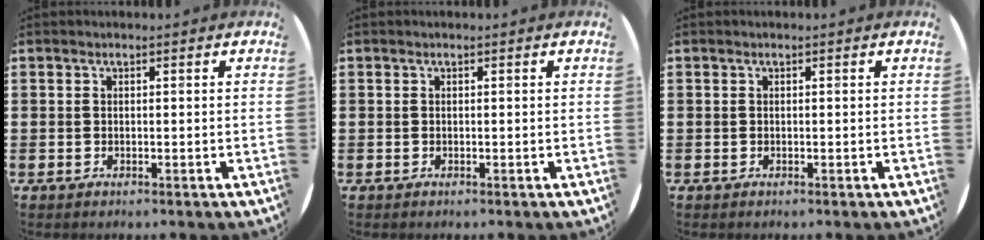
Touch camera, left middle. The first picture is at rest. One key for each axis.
{"total": 0.0}
{"total": 0.0}